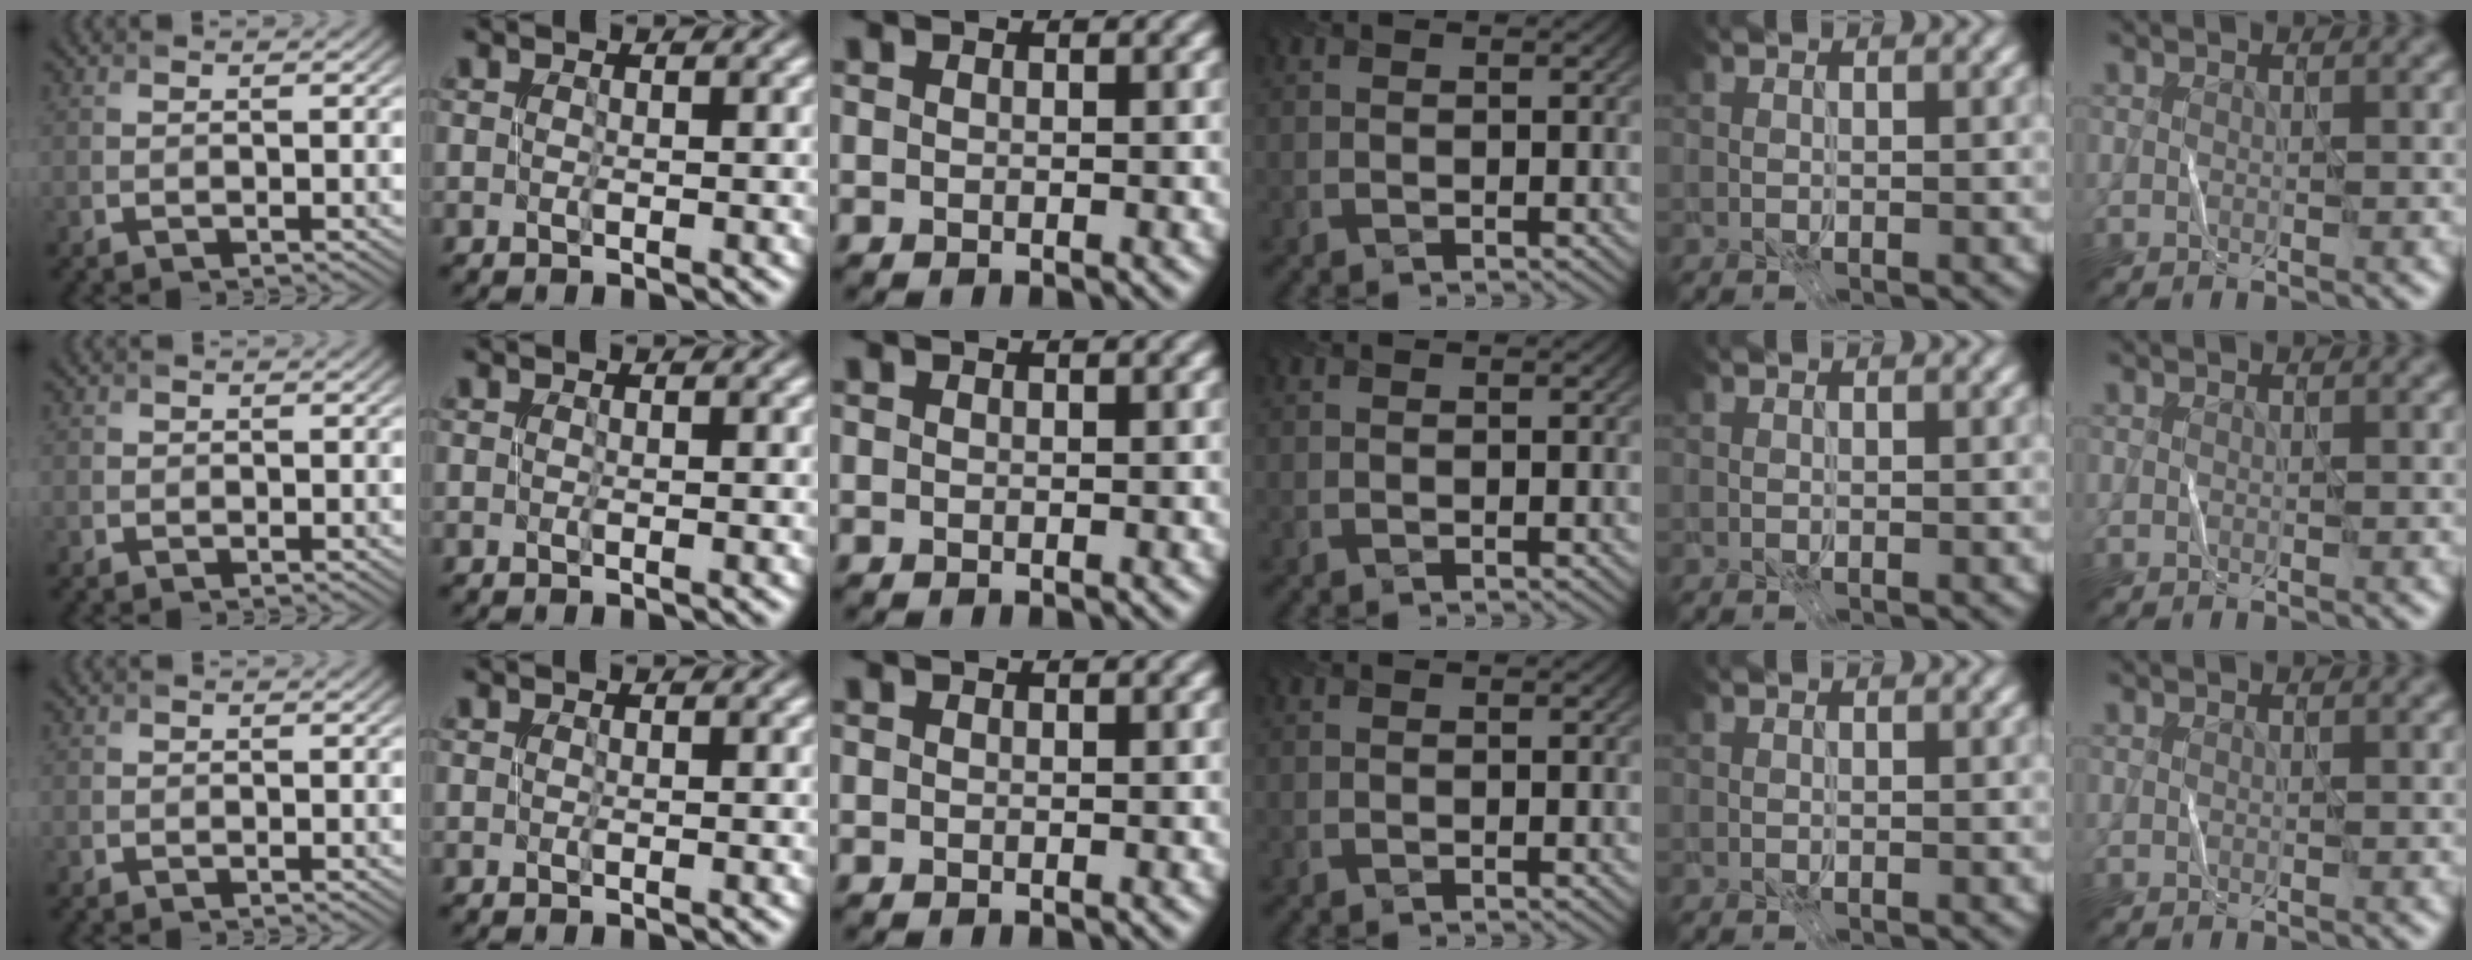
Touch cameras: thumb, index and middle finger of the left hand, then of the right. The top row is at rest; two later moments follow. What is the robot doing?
{"motion": "fold", "object": "receipt paper"}